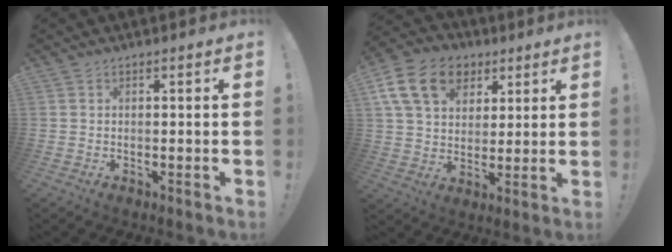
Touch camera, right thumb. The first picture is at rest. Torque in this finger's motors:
{"motor_torque": [1.43, 2.16, 0.50, -0.18, 0.08]}